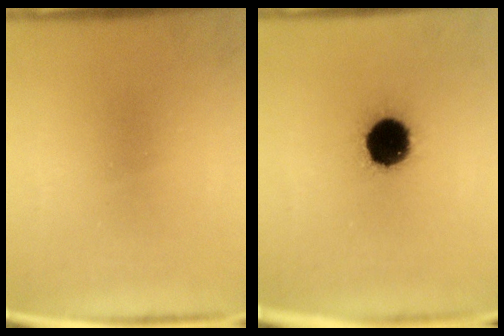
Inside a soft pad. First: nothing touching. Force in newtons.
{"total": 15.6}